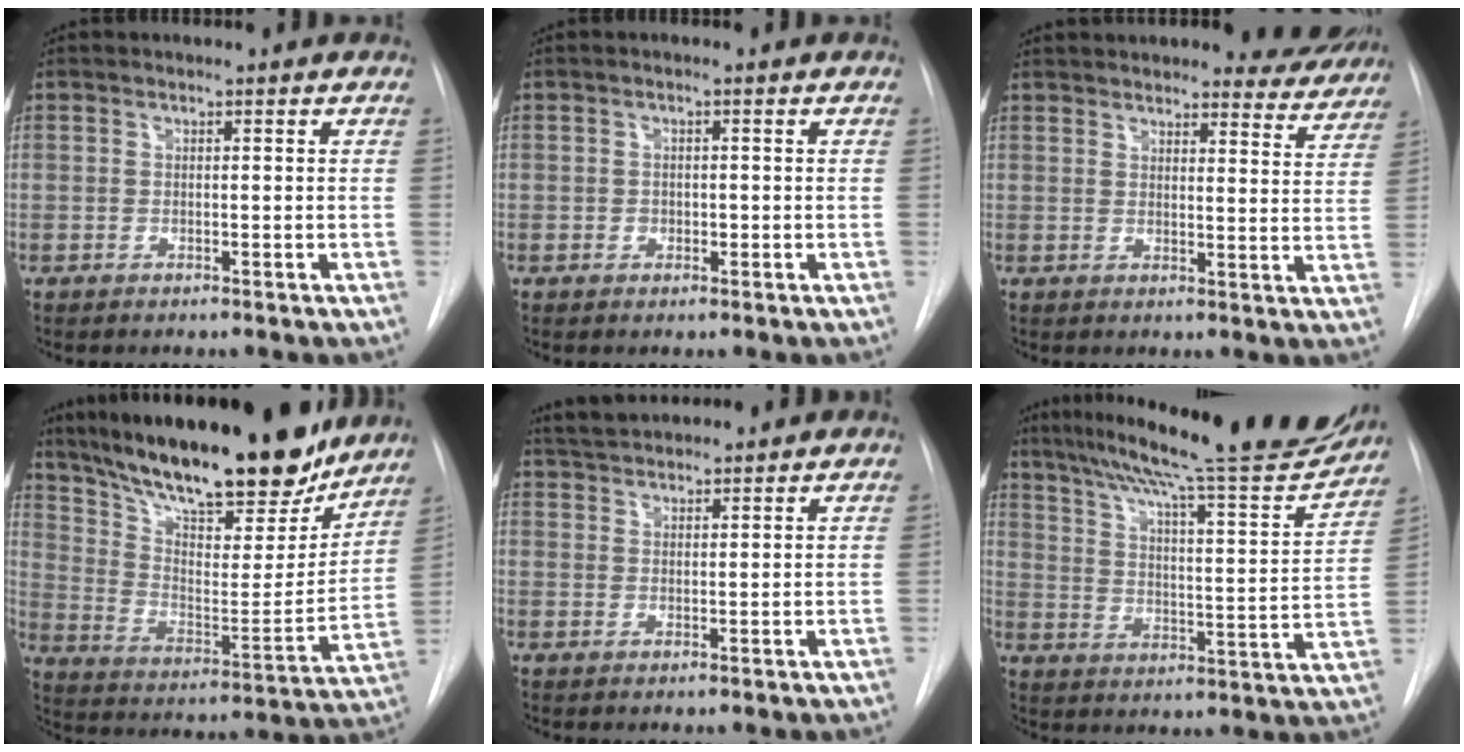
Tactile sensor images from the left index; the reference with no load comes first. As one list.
[{"total": 1.2, "force": [-0.2, 1.0, 0.6], "torque": [-0.007, 0.003, -0.003]}, {"total": 11.5, "force": [10.9, 2.4, 2.9], "torque": [-0.015, -0.015, 0.120]}, {"total": 28.3, "force": [23.2, 6.8, 14.6], "torque": [-0.244, -0.016, 0.344]}, {"total": 6.0, "force": [5.7, 0.9, 1.6], "torque": [-0.033, 0.036, 0.099]}, {"total": 25.5, "force": [22.2, 1.9, 12.4], "torque": [-0.201, -0.036, 0.302]}]